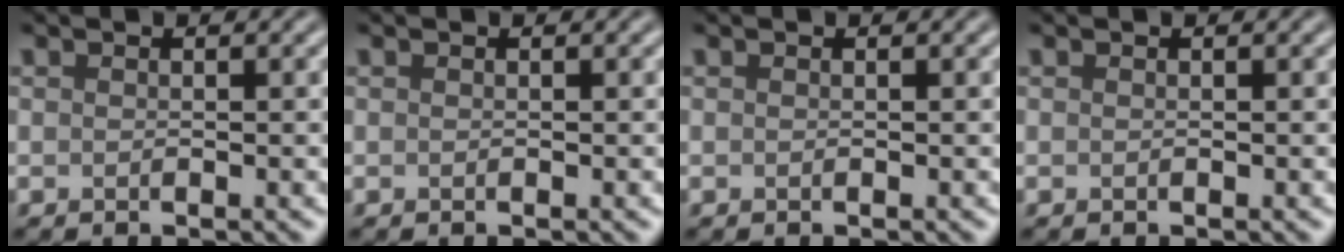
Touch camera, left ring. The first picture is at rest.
{"total": 0.0}
{"total": 0.0}
{"total": 0.0}